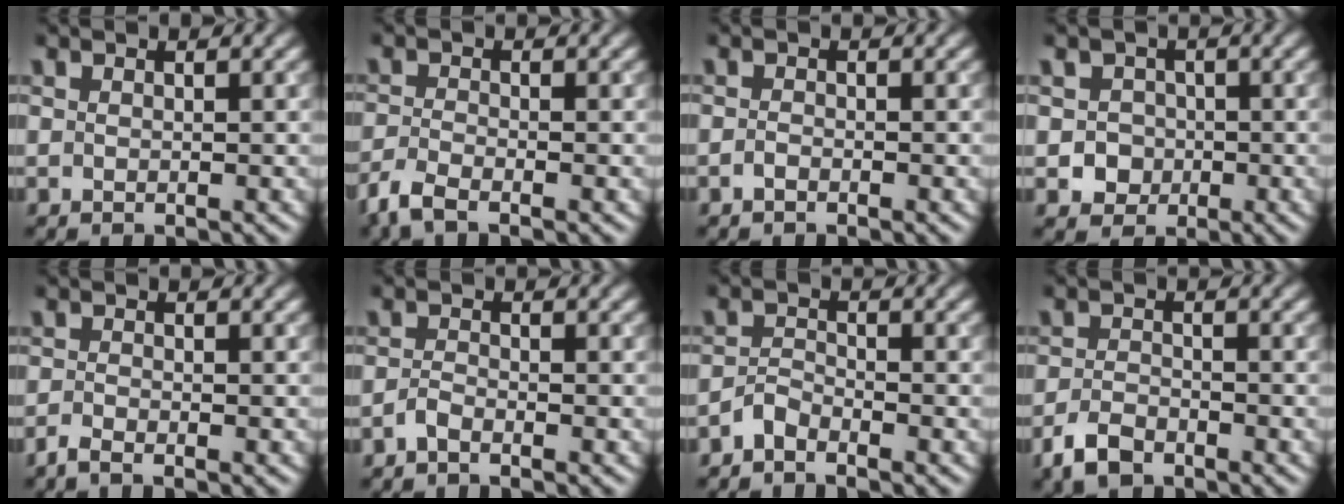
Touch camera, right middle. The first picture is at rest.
{"total": 2.8, "force": [-2.3, 0.6, 1.5], "torque": [-0.043, -0.011, -0.056]}
{"total": 0.7, "force": [-0.7, 0.2, 0.2], "torque": [-0.009, -0.002, -0.014]}
{"total": 2.2, "force": [-0.5, 2.1, 0.6], "torque": [0.007, -0.002, -0.010]}
{"total": 1.5, "force": [-1.3, 0.2, 0.6], "torque": [-0.017, -0.009, -0.032]}
{"total": 1.2, "force": [-1.1, 0.2, 0.5], "torque": [-0.017, 0.001, -0.024]}
{"total": 1.6, "force": [-1.5, 0.3, 0.4], "torque": [-0.012, 0.005, -0.035]}
{"total": 2.8, "force": [-2.3, 1.1, 1.2], "torque": [-0.029, -0.002, -0.051]}